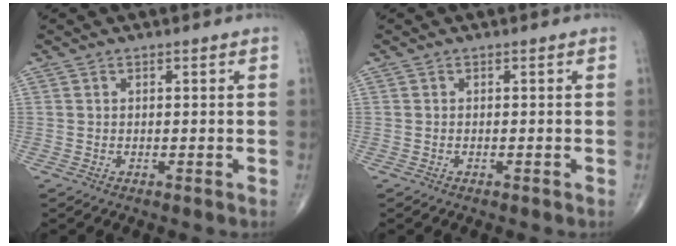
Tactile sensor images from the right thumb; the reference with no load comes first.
{"total": 0.0}